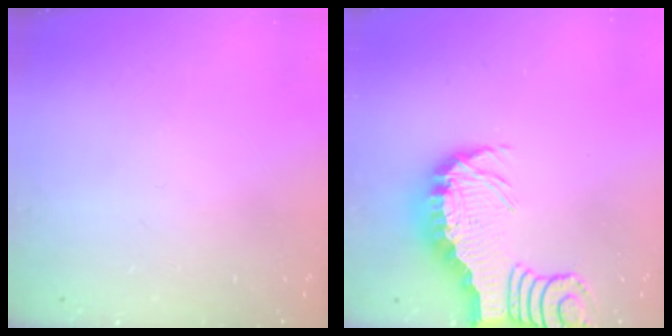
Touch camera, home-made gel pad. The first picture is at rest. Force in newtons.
{"total": 3.5, "press": 3.4, "slide": 0.5}